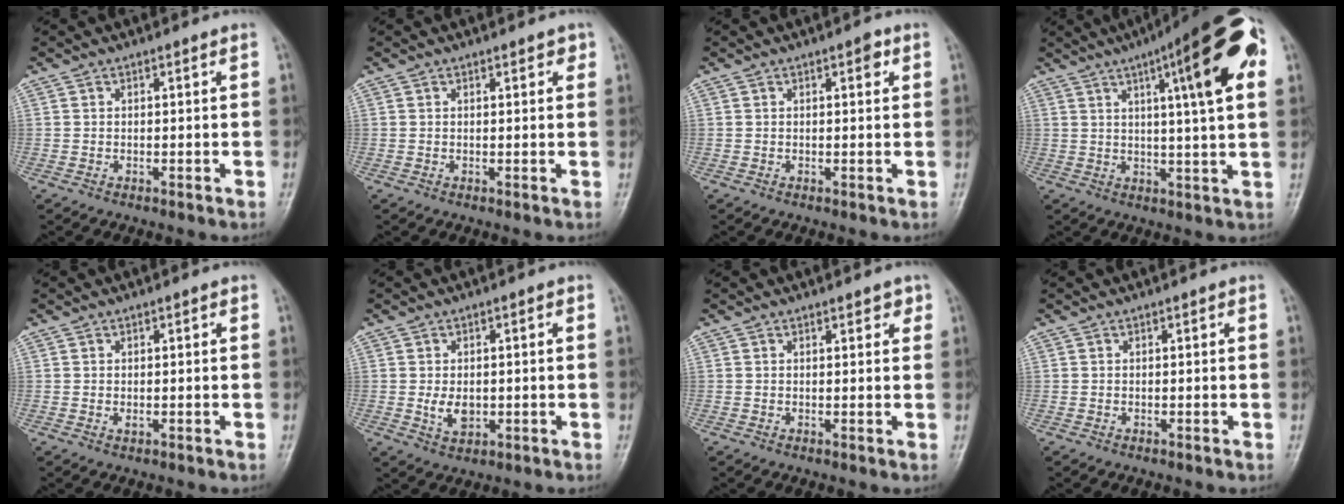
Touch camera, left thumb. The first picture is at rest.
{"total": 1.5, "force": [0.9, 0.7, 0.9], "torque": [-0.002, -0.002, 0.008]}
{"total": 1.8, "force": [0.8, 0.8, 1.4], "torque": [-0.015, 0.000, 0.009]}
{"total": 18.0, "force": [6.6, 3.1, 16.4], "torque": [-0.213, 0.001, 0.085]}
{"total": 1.3, "force": [0.0, 0.8, 1.0], "torque": [-0.011, 0.005, 0.000]}
{"total": 4.5, "force": [-0.4, 3.1, 3.2], "torque": [-0.043, -0.004, -0.002]}
{"total": 1.8, "force": [1.1, 1.0, 1.1], "torque": [0.000, -0.003, 0.011]}
{"total": 0.0}